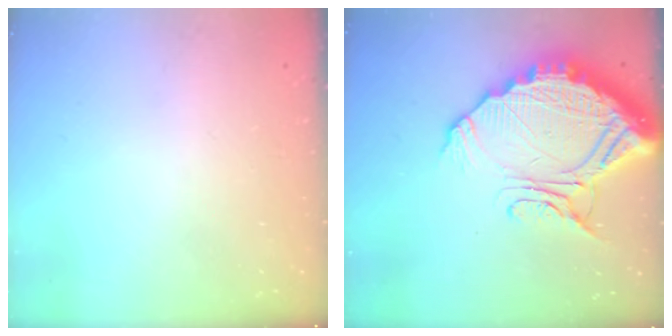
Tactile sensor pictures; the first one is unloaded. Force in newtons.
{"total": 19.5, "press": 19.4, "slide": 2.3}